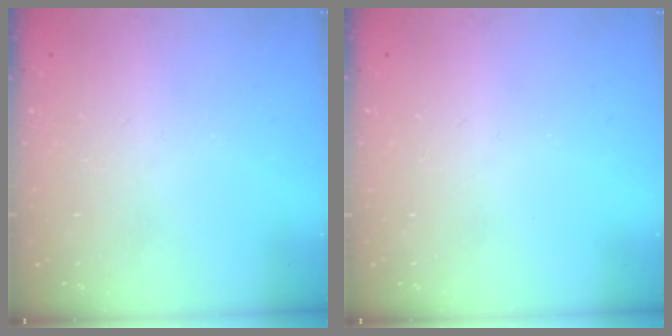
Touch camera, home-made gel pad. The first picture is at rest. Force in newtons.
{"total": 0.0}